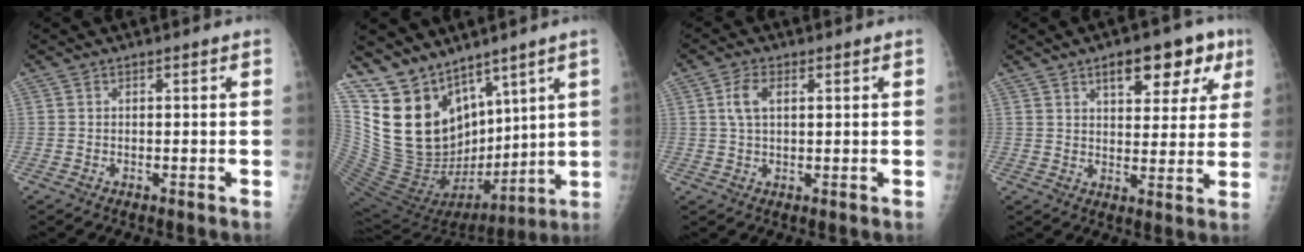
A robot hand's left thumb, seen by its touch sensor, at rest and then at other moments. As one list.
[{"total": 20.0, "force": [12.4, 10.9, 11.2], "torque": [-0.164, -0.066, 0.254]}, {"total": 4.4, "force": [1.3, 2.3, 3.5], "torque": [-0.075, 0.007, 0.026]}, {"total": 11.7, "force": [6.2, 5.7, 8.2], "torque": [-0.065, -0.012, 0.081]}]